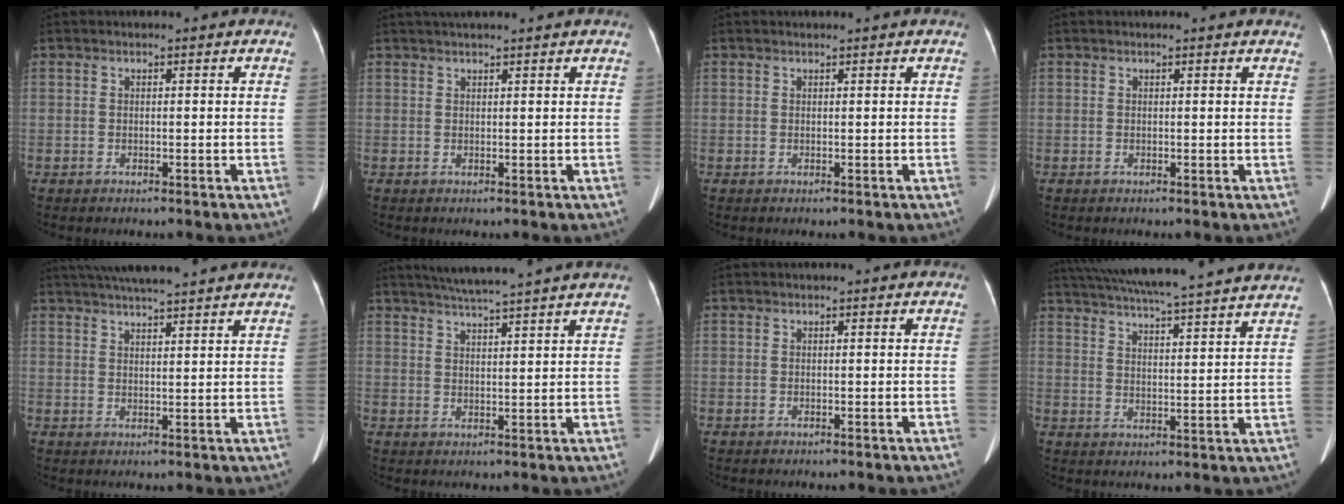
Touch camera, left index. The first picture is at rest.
{"total": 4.9, "force": [4.2, -0.2, 2.4], "torque": [-0.034, 0.036, 0.063]}
{"total": 0.6, "force": [0.6, -0.1, 0.2], "torque": [-0.005, 0.004, 0.014]}
{"total": 2.9, "force": [2.8, 0.3, 0.9], "torque": [-0.011, 0.007, 0.017]}
{"total": 15.3, "force": [13.5, 0.7, 7.1], "torque": [-0.122, 0.041, 0.184]}
{"total": 10.2, "force": [8.9, -1.3, 4.8], "torque": [-0.079, 0.019, 0.121]}
{"total": 0.0}
{"total": 26.6, "force": [23.9, 0.8, 11.5], "torque": [-0.197, 0.001, 0.317]}